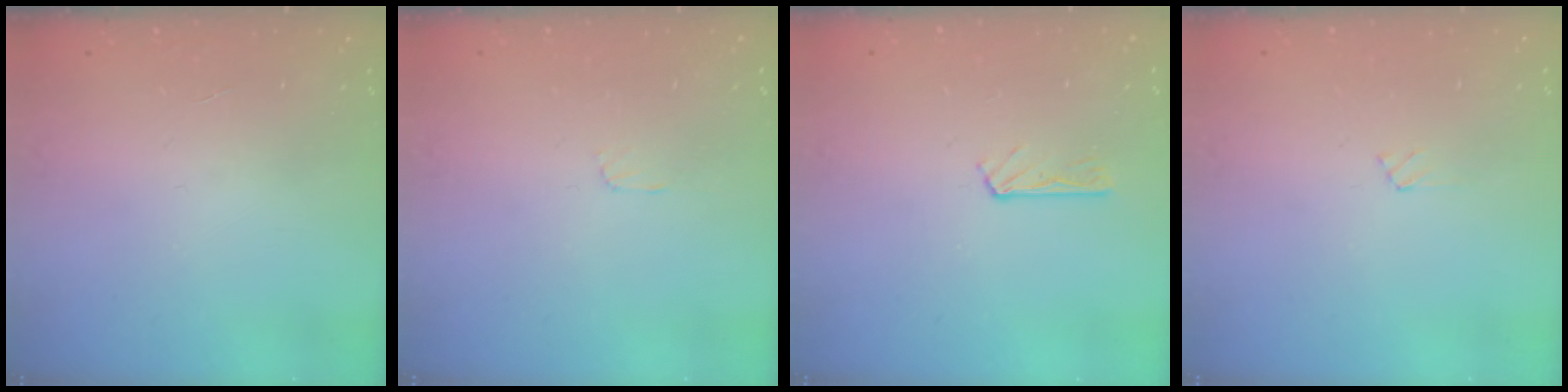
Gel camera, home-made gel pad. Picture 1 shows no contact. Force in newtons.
{"total": 2.9, "press": 2.9, "slide": 0.4}
{"total": 2.9, "press": 2.9, "slide": 0.3}
{"total": 2.7, "press": 2.7, "slide": 0.3}